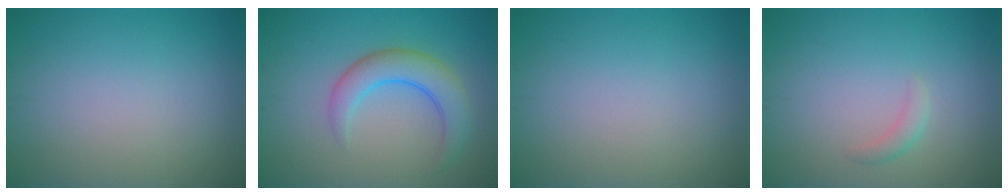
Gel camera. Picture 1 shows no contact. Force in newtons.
{"total": 4.2, "press": 4.2, "slide": 0.3}
{"total": 0.0}
{"total": 1.1, "press": 1.1, "slide": 0.1}